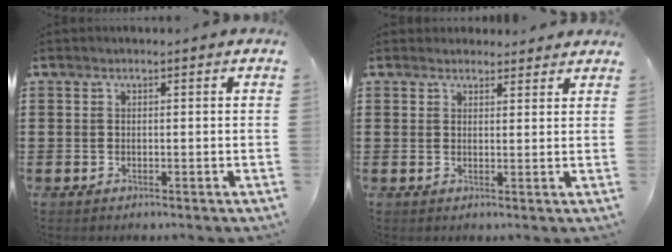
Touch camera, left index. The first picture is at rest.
{"total": 2.2, "force": [2.1, 0.7, 0.0], "torque": [0.002, -0.002, 0.039]}